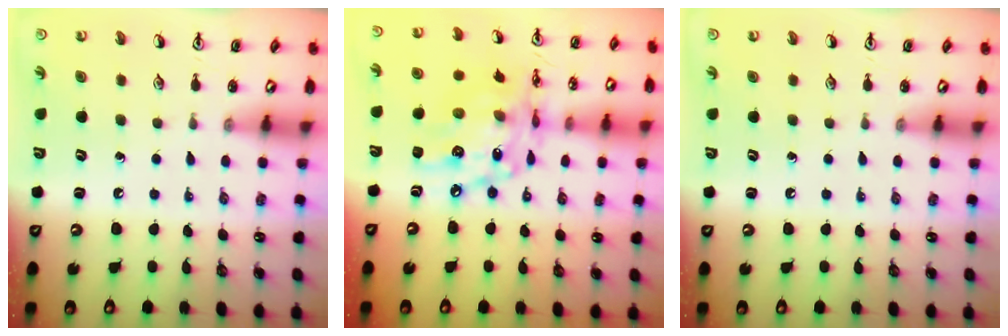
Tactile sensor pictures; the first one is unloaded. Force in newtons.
{"total": 16.8, "press": 16.8, "slide": 1.4}
{"total": 0.0}